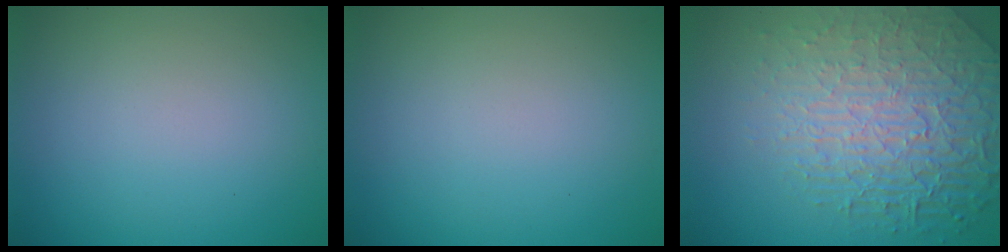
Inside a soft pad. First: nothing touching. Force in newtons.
{"total": 0.0}
{"total": 8.9, "press": 6.0, "slide": 6.5}